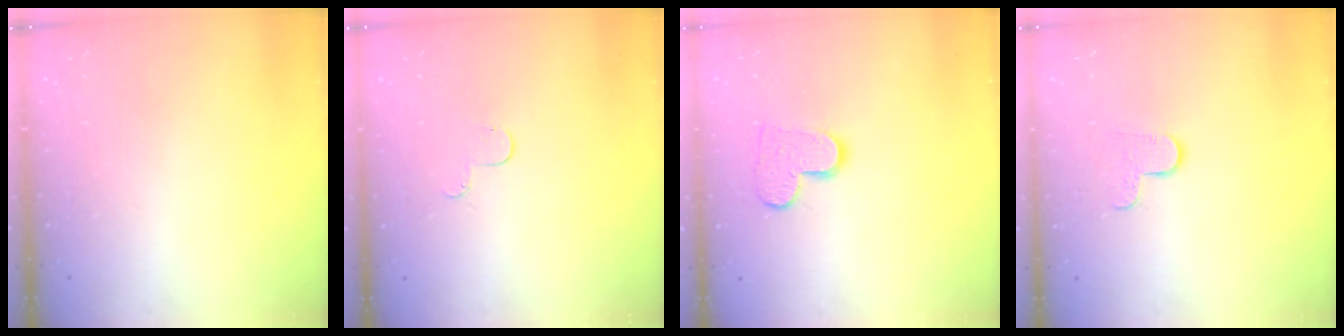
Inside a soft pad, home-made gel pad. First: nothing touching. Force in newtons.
{"total": 4.0, "press": 4.0, "slide": 0.4}
{"total": 9.4, "press": 9.4, "slide": 0.6}
{"total": 6.0, "press": 6.0, "slide": 0.4}